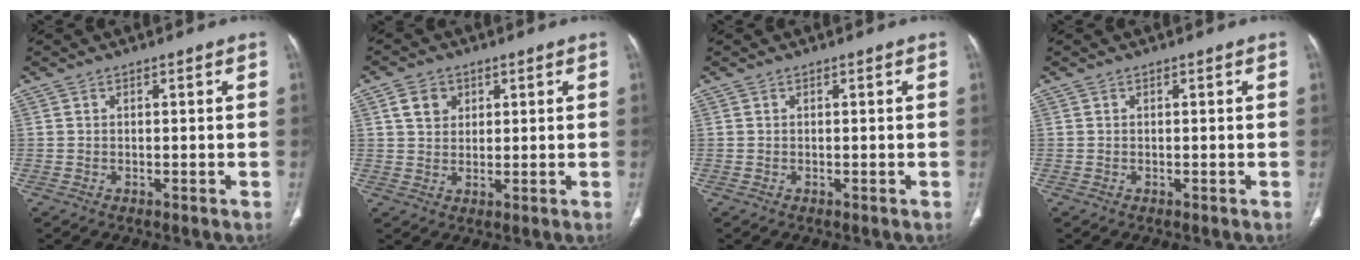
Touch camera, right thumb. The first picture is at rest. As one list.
[{"total": 4.9, "force": [2.0, 3.8, 2.2], "torque": [-0.017, -0.008, 0.038]}, {"total": 0.0}, {"total": 0.0}]